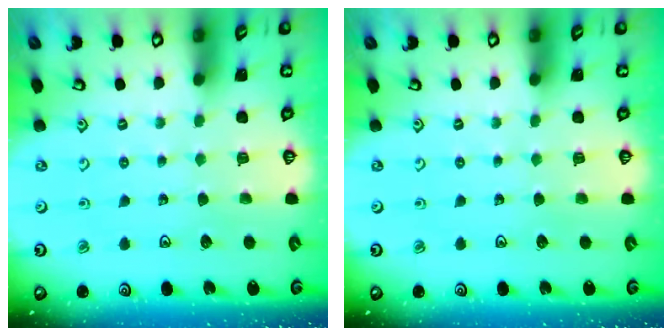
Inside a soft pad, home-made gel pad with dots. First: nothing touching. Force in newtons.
{"total": 0.0}